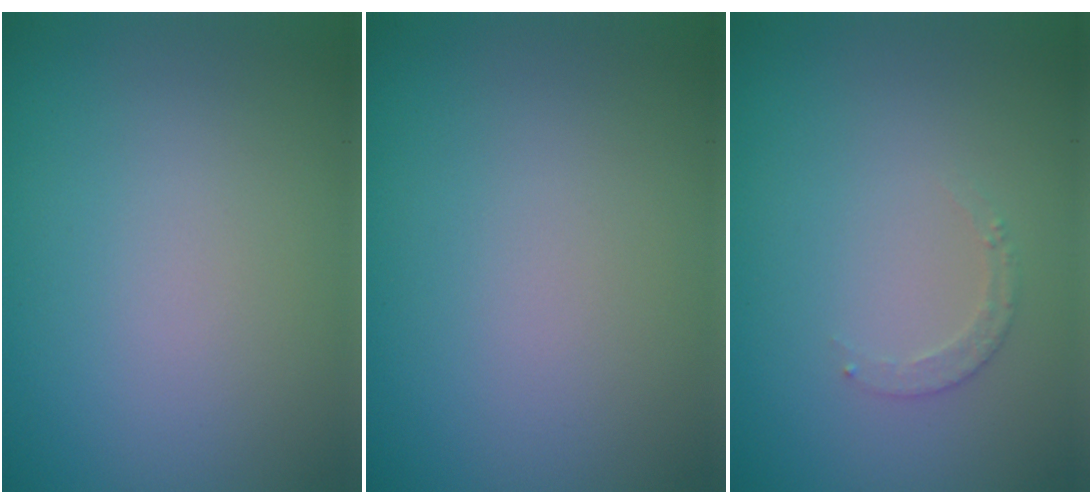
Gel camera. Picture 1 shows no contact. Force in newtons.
{"total": 0.0}
{"total": 1.3, "press": 1.2, "slide": 0.2}